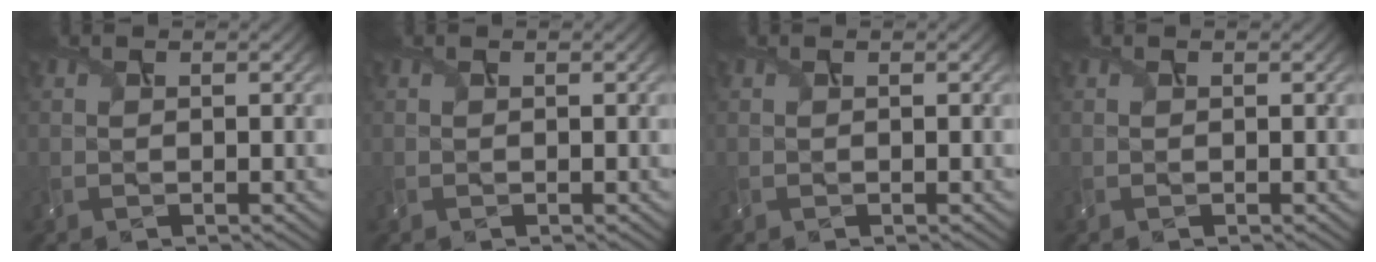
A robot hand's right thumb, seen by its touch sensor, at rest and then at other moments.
{"total": 0.0}
{"total": 0.0}
{"total": 0.0}